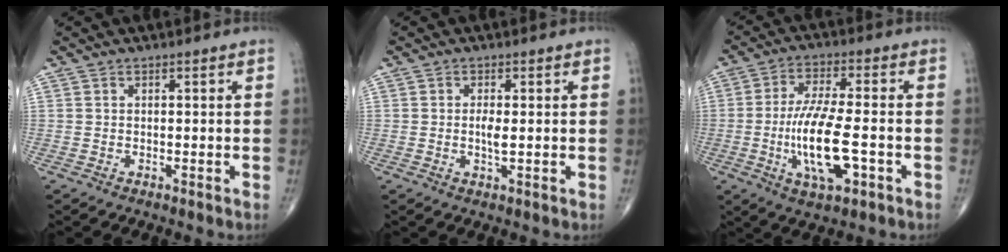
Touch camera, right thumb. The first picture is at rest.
{"total": 2.3, "force": [0.0, 0.6, 2.2], "torque": [-0.044, -0.005, -0.002]}
{"total": 13.0, "force": [-3.1, 4.0, 11.9], "torque": [-0.228, 0.005, -0.053]}